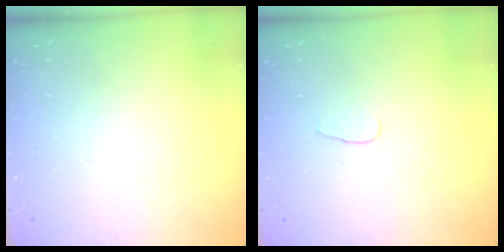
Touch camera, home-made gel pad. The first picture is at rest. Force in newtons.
{"total": 2.8, "press": 2.8, "slide": 0.3}